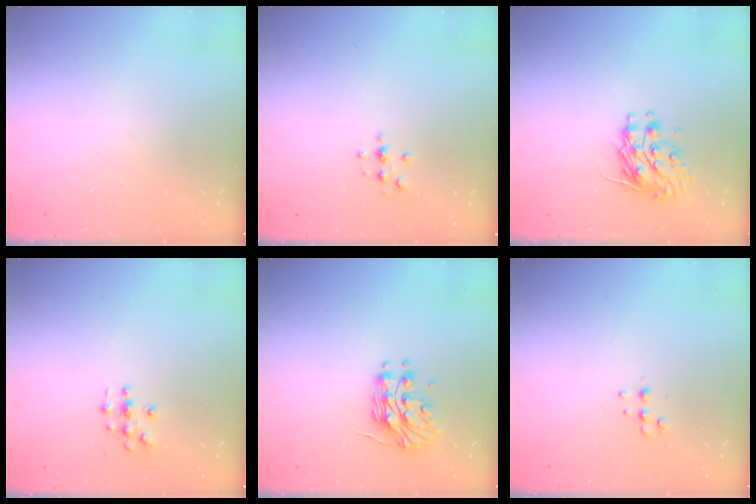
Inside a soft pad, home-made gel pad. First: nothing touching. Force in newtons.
{"total": 2.2, "press": 2.1, "slide": 0.2}
{"total": 8.9, "press": 8.9, "slide": 0.3}
{"total": 3.0, "press": 3.0, "slide": 0.3}
{"total": 11.0, "press": 11.0, "slide": 0.9}
{"total": 5.3, "press": 5.2, "slide": 0.8}